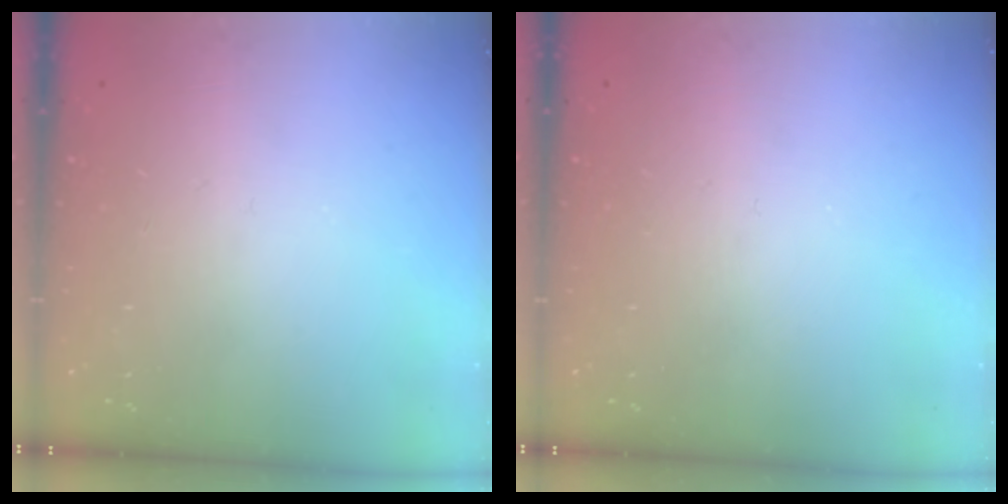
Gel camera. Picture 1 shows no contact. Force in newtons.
{"total": 0.0}